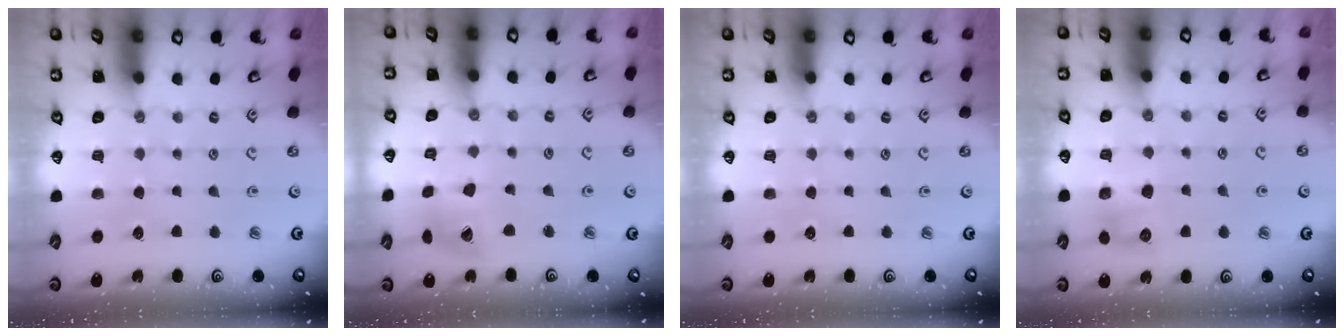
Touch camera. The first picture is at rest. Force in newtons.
{"total": 11.9, "press": 11.8, "slide": 1.5}
{"total": 0.0}
{"total": 7.6, "press": 7.5, "slide": 0.3}